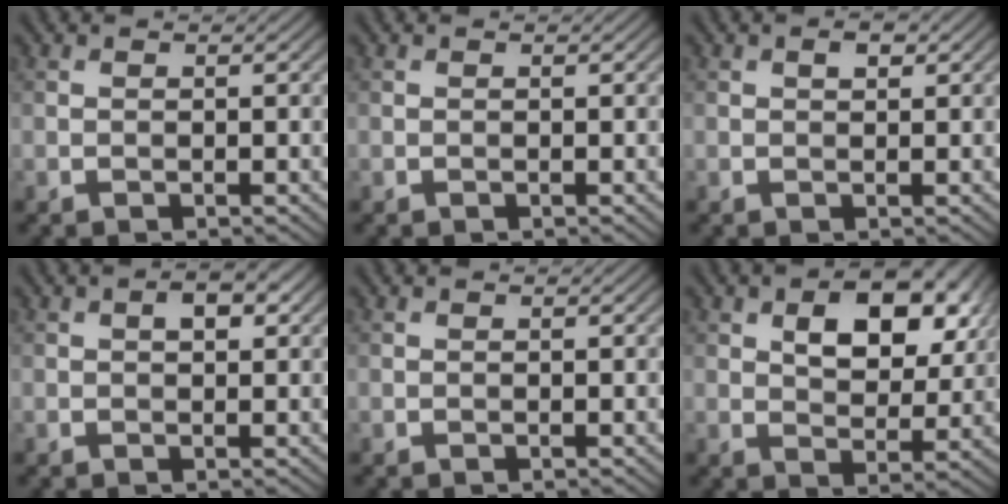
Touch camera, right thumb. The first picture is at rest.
{"total": 0.0}
{"total": 1.4, "force": [0.6, 0.7, 1.0], "torque": [-0.014, 0.002, 0.010]}
{"total": 2.4, "force": [0.7, 1.2, 1.9], "torque": [-0.026, 0.004, 0.009]}
{"total": 0.0}
{"total": 9.3, "force": [3.4, 5.3, 6.8], "torque": [-0.108, -0.002, 0.051]}